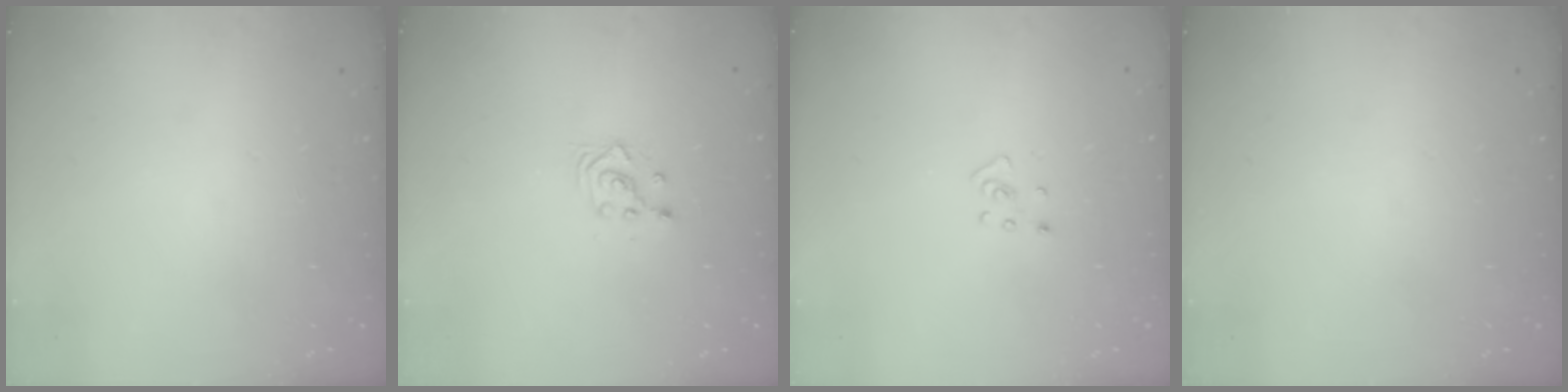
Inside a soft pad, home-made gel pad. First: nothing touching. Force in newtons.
{"total": 2.3, "press": 2.3, "slide": 0.2}
{"total": 3.6, "press": 3.6, "slide": 0.2}
{"total": 0.0}